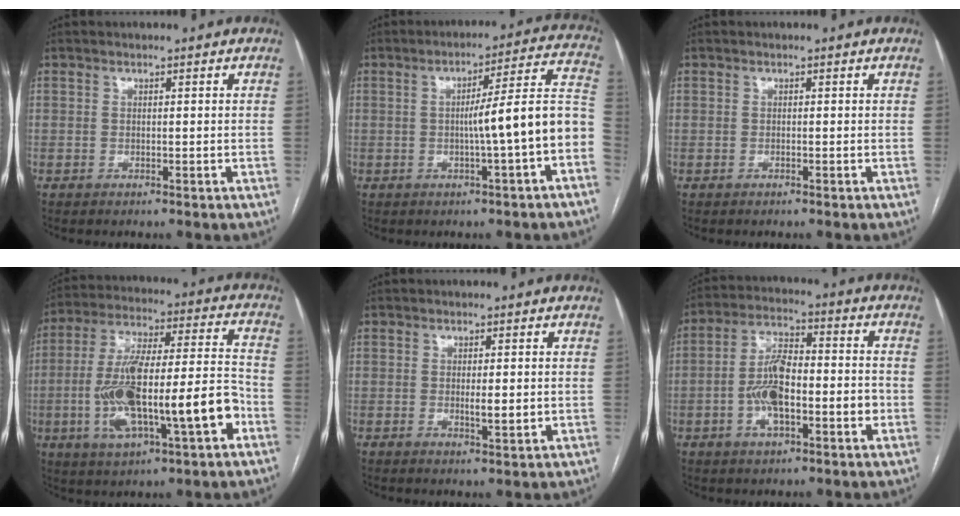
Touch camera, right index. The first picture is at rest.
{"total": 11.4, "force": [-2.6, -0.4, 11.1], "torque": [-0.145, 0.030, -0.038]}
{"total": 0.0}
{"total": 19.9, "force": [-5.7, 3.9, 18.6], "torque": [-0.343, 0.014, -0.086]}
{"total": 2.4, "force": [-0.1, 0.5, 2.4], "torque": [-0.038, -0.004, 0.000]}
{"total": 10.4, "force": [-2.3, 4.0, 9.3], "torque": [-0.184, 0.024, -0.042]}